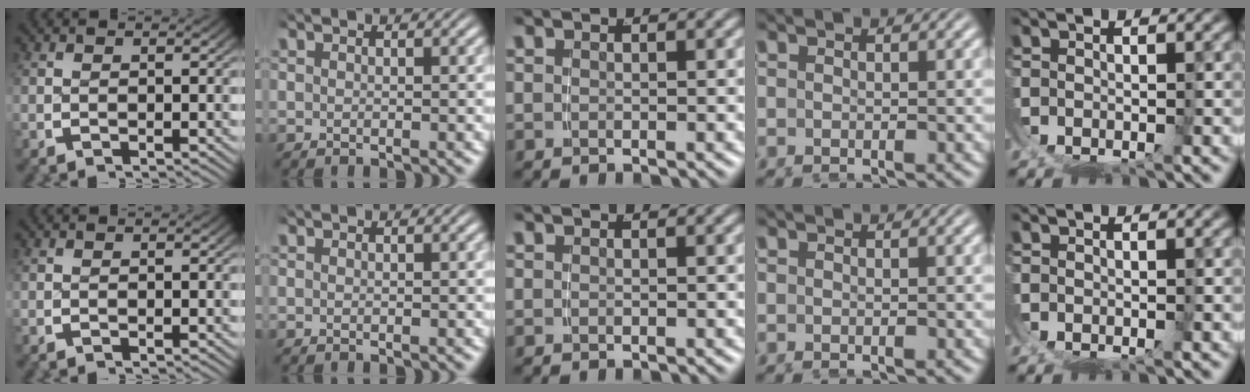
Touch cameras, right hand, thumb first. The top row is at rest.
{}